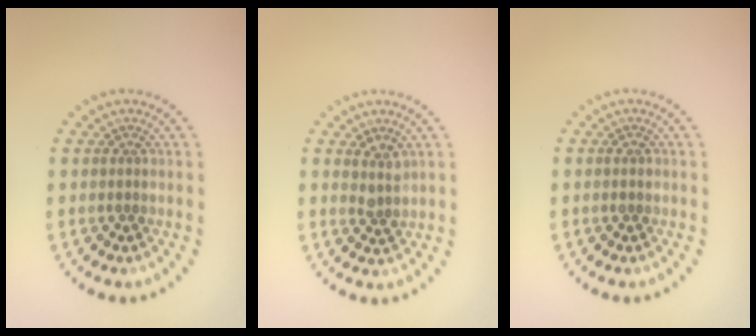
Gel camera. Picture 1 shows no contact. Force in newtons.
{"total": 1.4, "press": 1.2, "slide": 0.8}
{"total": 0.7, "press": 0.7, "slide": 0.1}